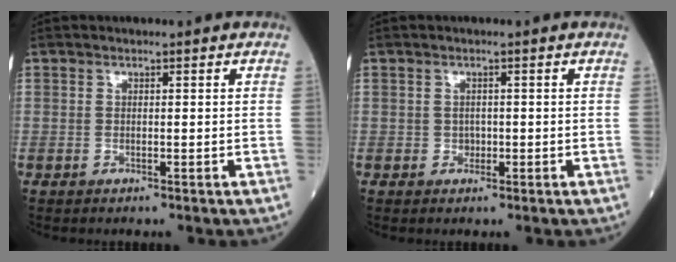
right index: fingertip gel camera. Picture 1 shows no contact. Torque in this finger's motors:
{"motor_torque": [0.04, 0.11, 0.05, 0.01]}